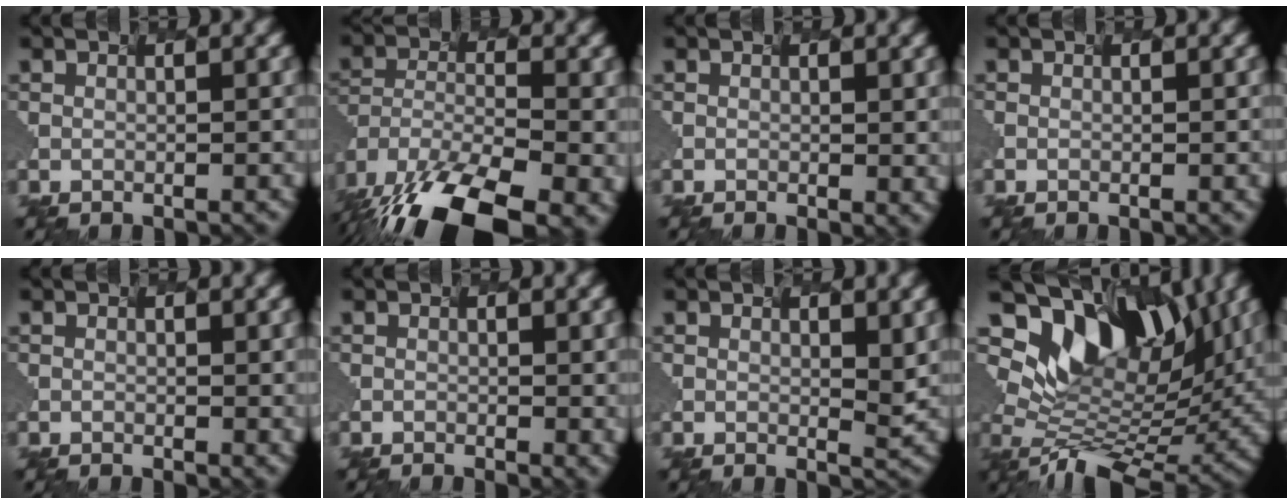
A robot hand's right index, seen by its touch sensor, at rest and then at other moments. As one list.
[{"total": 14.4, "force": [-9.7, 6.1, 8.7], "torque": [-0.193, -0.036, -0.140]}, {"total": 1.2, "force": [-0.2, 0.2, 1.2], "torque": [-0.010, -0.002, 0.011]}, {"total": 1.4, "force": [-0.1, 0.6, 1.2], "torque": [0.002, 0.008, -0.004]}, {"total": 0.9, "force": [-0.1, 0.0, 0.8], "torque": [-0.010, -0.001, 0.010]}, {"total": 1.9, "force": [-0.4, 0.5, 1.8], "torque": [-0.014, 0.000, 0.006]}, {"total": 1.5, "force": [0.8, 0.1, 1.2], "torque": [-0.025, -0.008, 0.023]}, {"total": 9.4, "force": [3.7, 5.3, 6.8], "torque": [-0.113, -0.009, 0.088]}]